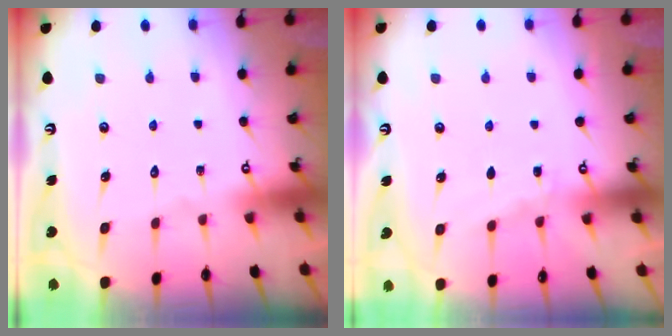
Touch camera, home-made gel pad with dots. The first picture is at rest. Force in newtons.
{"total": 2.9, "press": 2.9, "slide": 0.3}